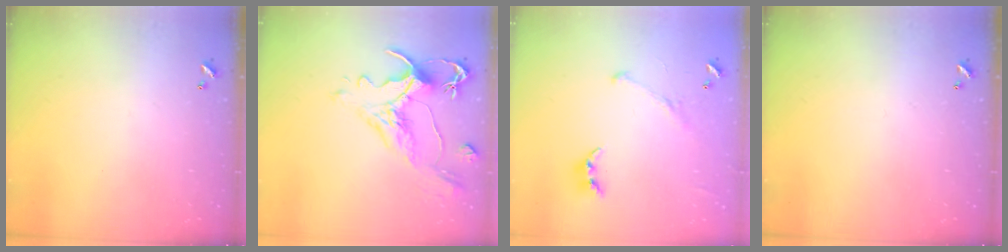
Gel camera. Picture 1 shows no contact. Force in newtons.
{"total": 1.6, "press": 0.0, "slide": 1.6}
{"total": 2.3, "press": 2.1, "slide": 1.0}
{"total": 0.0}